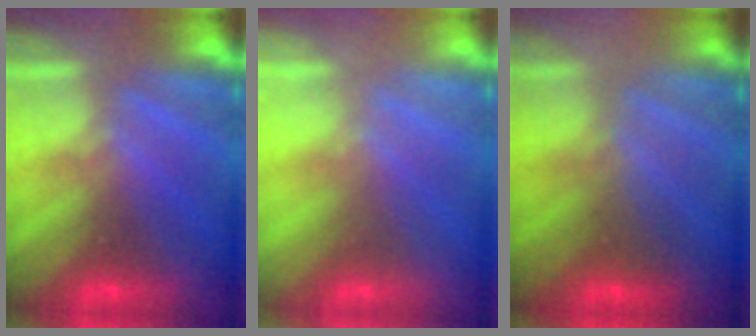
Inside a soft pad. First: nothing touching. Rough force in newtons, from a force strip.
{"total": 2.1}
{"total": 2.0}